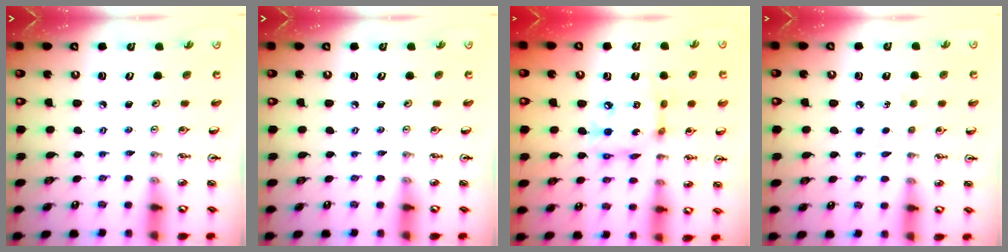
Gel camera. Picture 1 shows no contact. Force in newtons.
{"total": 0.0}
{"total": 12.4, "press": 12.3, "slide": 1.0}
{"total": 3.7, "press": 3.6, "slide": 0.4}